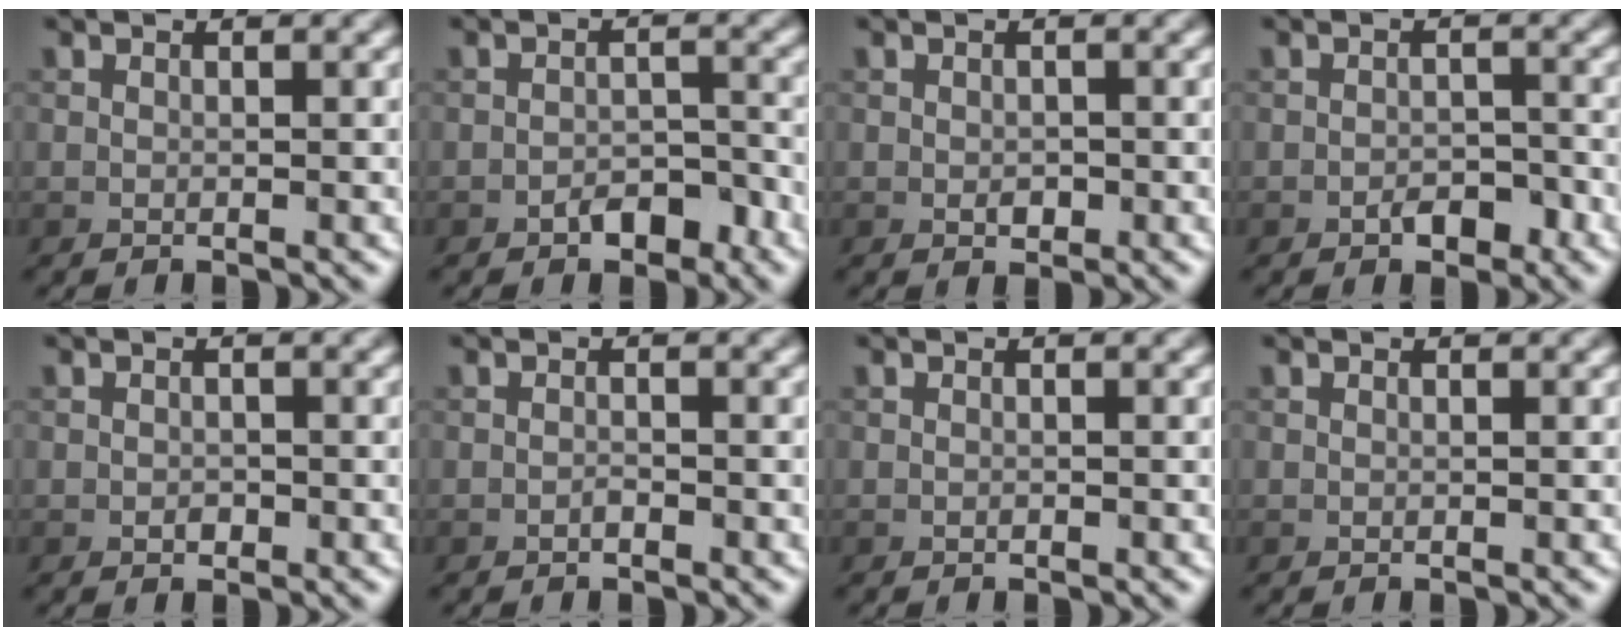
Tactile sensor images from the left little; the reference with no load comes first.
{"total": 2.5, "force": [-1.6, 1.4, 1.4], "torque": [-0.016, 0.009, -0.025]}
{"total": 1.1, "force": [-0.2, 0.8, 0.7], "torque": [-0.011, -0.003, -0.004]}
{"total": 2.1, "force": [-1.2, 1.1, 1.2], "torque": [-0.014, 0.004, -0.020]}
{"total": 0.7, "force": [-0.3, 0.5, 0.4], "torque": [-0.004, -0.002, -0.005]}
{"total": 0.6, "force": [-0.4, 0.2, 0.3], "torque": [-0.006, 0.001, -0.008]}
{"total": 0.0}
{"total": 0.0}